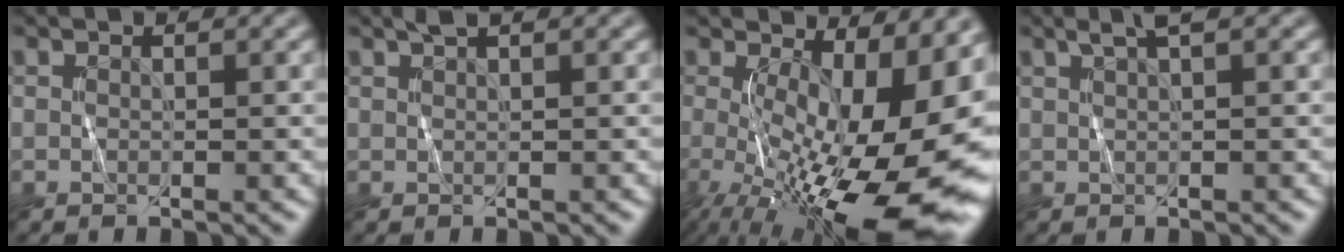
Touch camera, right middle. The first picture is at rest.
{"total": 1.2, "force": [0.9, 0.2, 0.7], "torque": [-0.013, 0.001, 0.016]}
{"total": 17.7, "force": [-1.5, 7.8, 15.8], "torque": [-0.201, -0.028, -0.005]}
{"total": 1.9, "force": [1.1, 0.3, 1.4], "torque": [-0.025, 0.001, 0.020]}